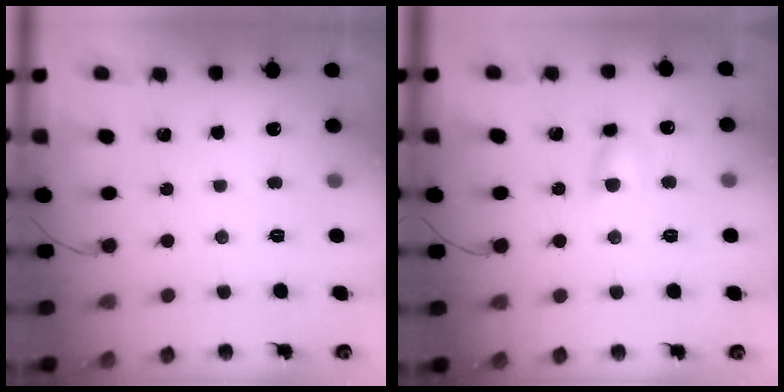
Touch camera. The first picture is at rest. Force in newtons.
{"total": 5.6, "press": 5.6, "slide": 0.2}